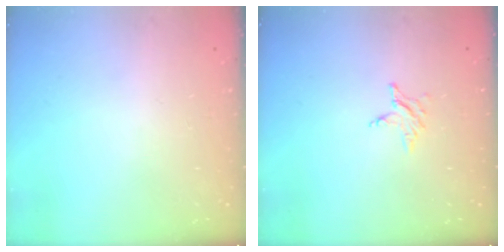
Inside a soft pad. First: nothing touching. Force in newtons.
{"total": 2.9, "press": 2.9, "slide": 0.3}